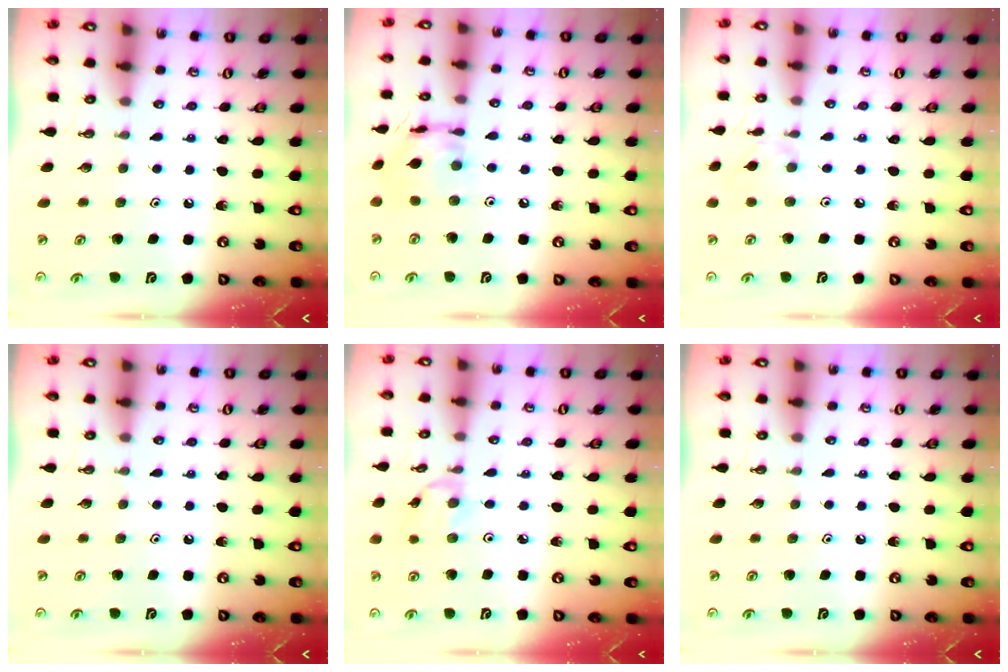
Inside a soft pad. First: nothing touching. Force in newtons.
{"total": 12.0, "press": 12.0, "slide": 0.9}
{"total": 2.5, "press": 2.5, "slide": 0.5}
{"total": 0.0}
{"total": 2.9, "press": 2.9, "slide": 0.3}
{"total": 0.0}